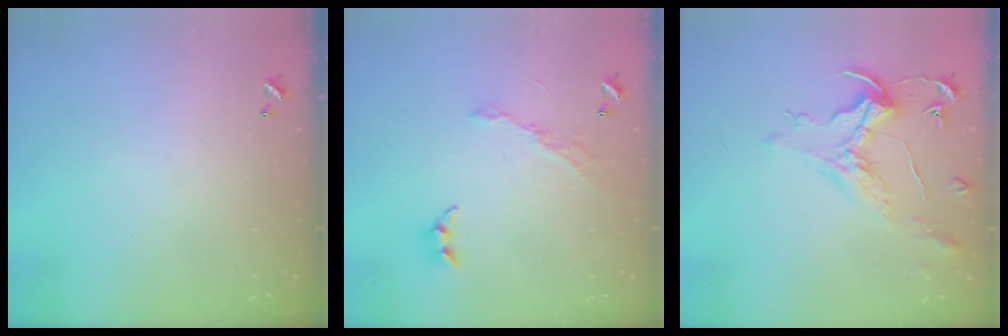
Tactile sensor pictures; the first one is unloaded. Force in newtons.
{"total": 8.2, "press": 8.2, "slide": 0.9}
{"total": 1.6, "press": 1.4, "slide": 0.7}